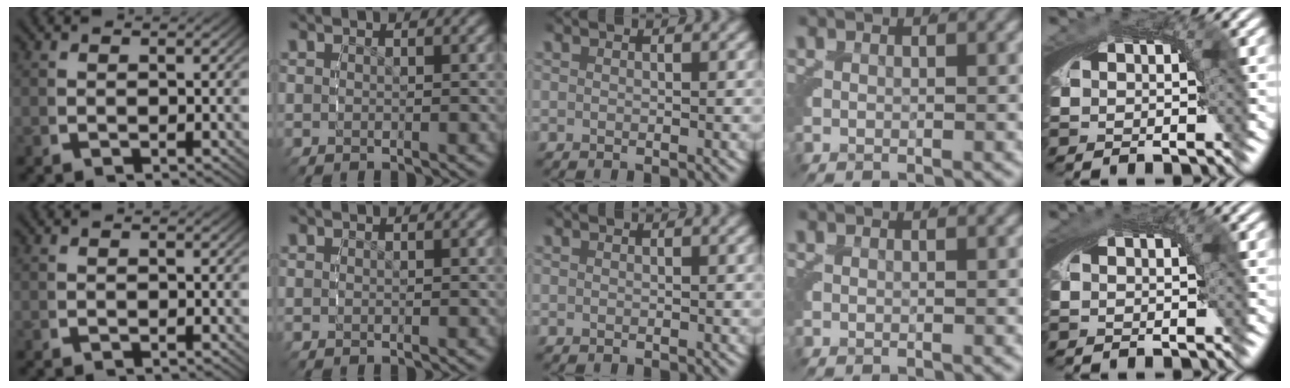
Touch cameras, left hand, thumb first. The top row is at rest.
{"little": {"total": 0.7, "force": [0.2, 0.1, 0.6], "torque": [-0.009, 0.001, 0.004]}}